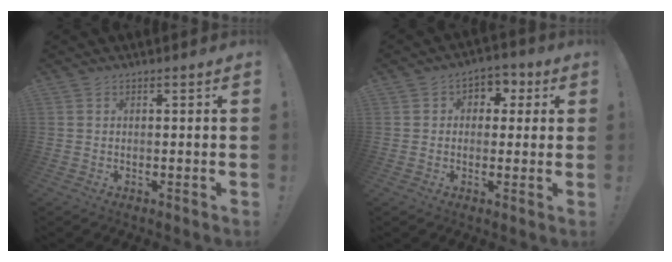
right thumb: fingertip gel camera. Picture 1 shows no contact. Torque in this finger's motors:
{"motor_torque": [0.11, 0.11, 0.00, -0.12, 0.13]}